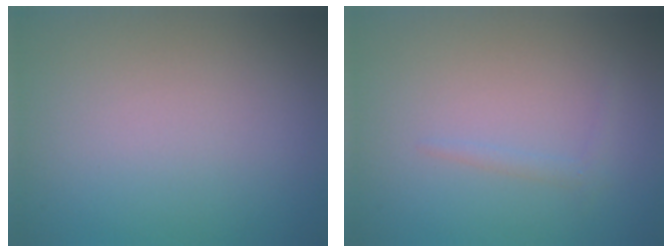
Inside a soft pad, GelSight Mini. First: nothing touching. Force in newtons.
{"total": 0.9, "press": 0.9, "slide": 0.0}